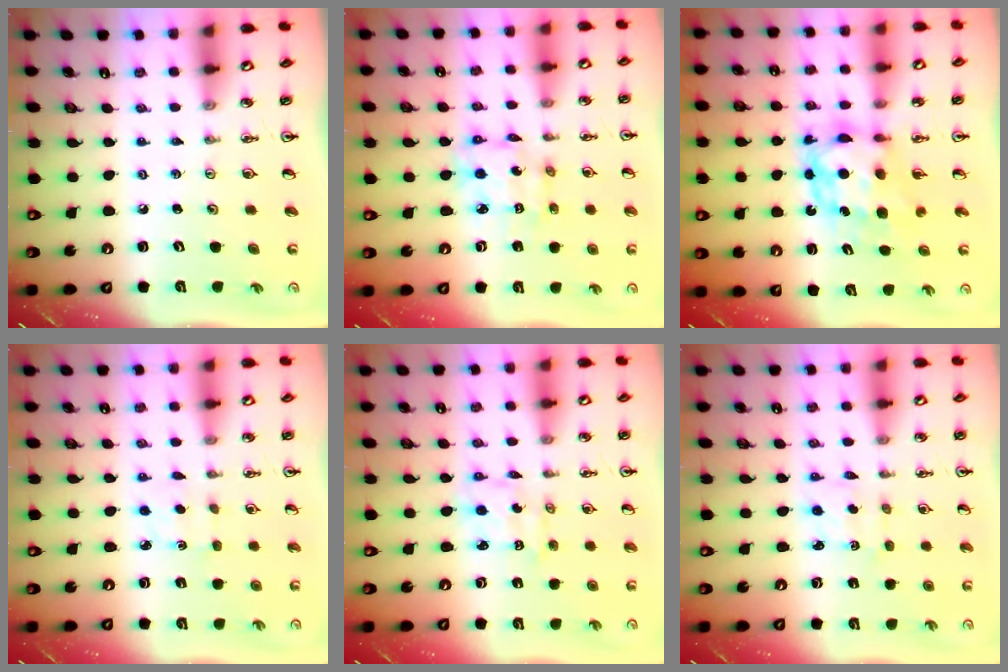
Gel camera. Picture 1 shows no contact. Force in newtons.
{"total": 9.4, "press": 9.3, "slide": 0.7}
{"total": 7.7, "press": 7.7, "slide": 0.7}
{"total": 1.9, "press": 1.9, "slide": 0.4}
{"total": 1.9, "press": 1.9, "slide": 0.1}
{"total": 2.0, "press": 1.8, "slide": 0.7}